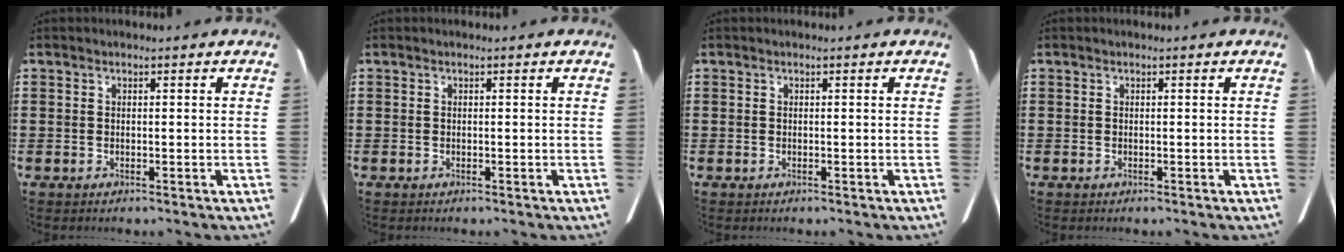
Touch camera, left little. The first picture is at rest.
{"total": 0.0}
{"total": 0.0}
{"total": 0.0}